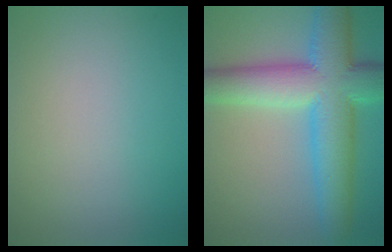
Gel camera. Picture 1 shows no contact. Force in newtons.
{"total": 11.1, "press": 11.1, "slide": 0.2}